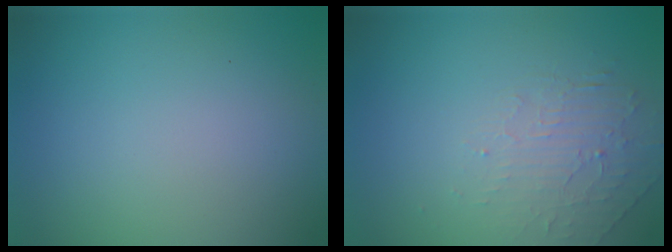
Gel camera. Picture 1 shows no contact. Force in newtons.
{"total": 2.0, "press": 0.9, "slide": 1.8}